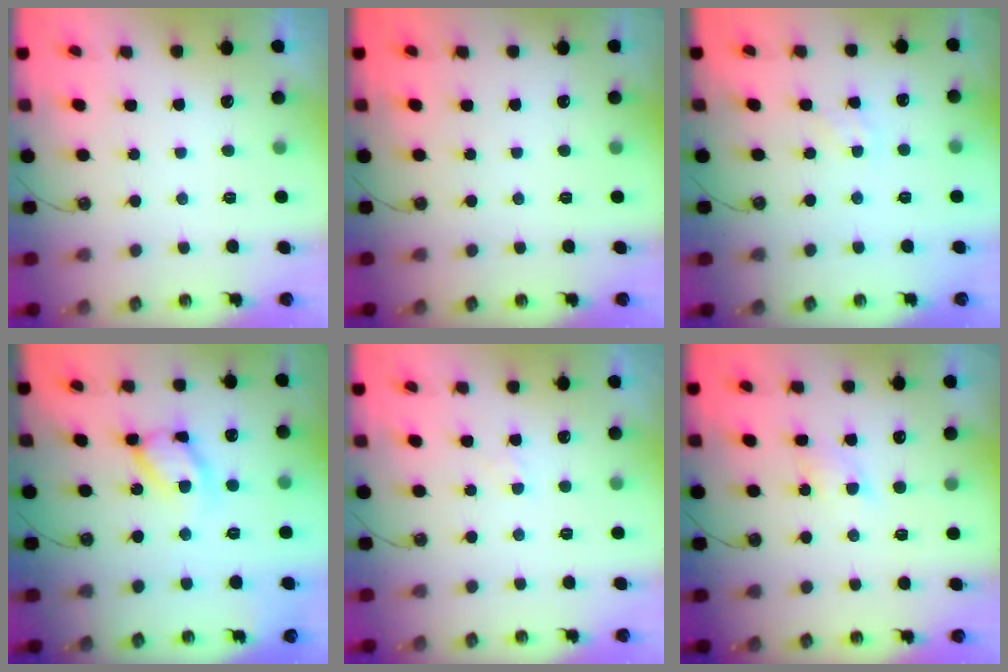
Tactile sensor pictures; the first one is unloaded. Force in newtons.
{"total": 0.0}
{"total": 0.9, "press": 0.9, "slide": 0.2}
{"total": 13.5, "press": 13.5, "slide": 1.1}
{"total": 1.9, "press": 1.9, "slide": 0.4}
{"total": 5.5, "press": 5.4, "slide": 0.8}